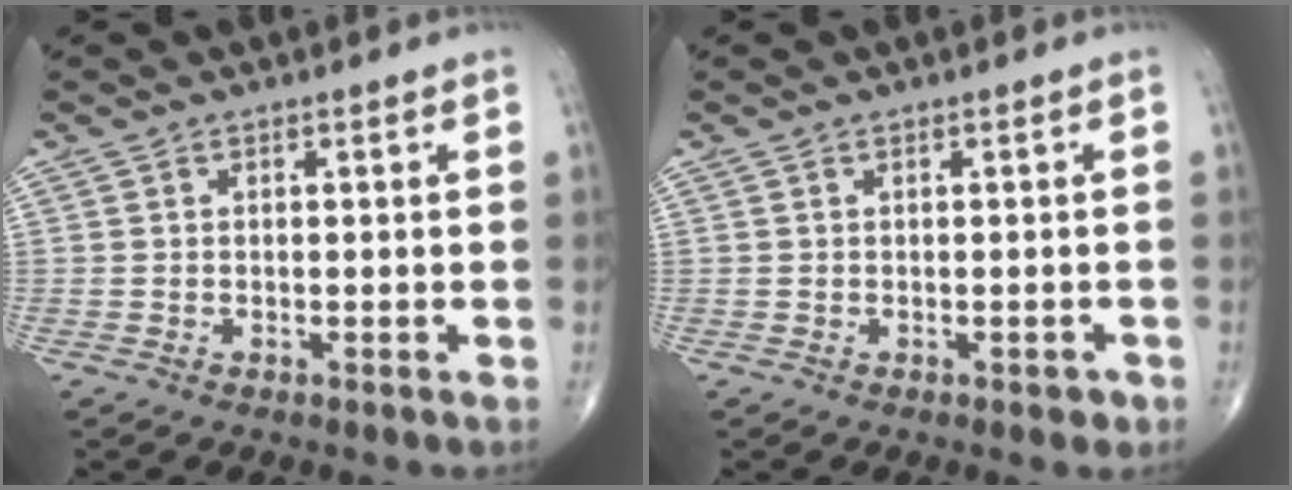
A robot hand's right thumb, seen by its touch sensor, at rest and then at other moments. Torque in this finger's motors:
{"motor_torque": [-0.25, -0.05, -0.13, -0.09, 0.02]}